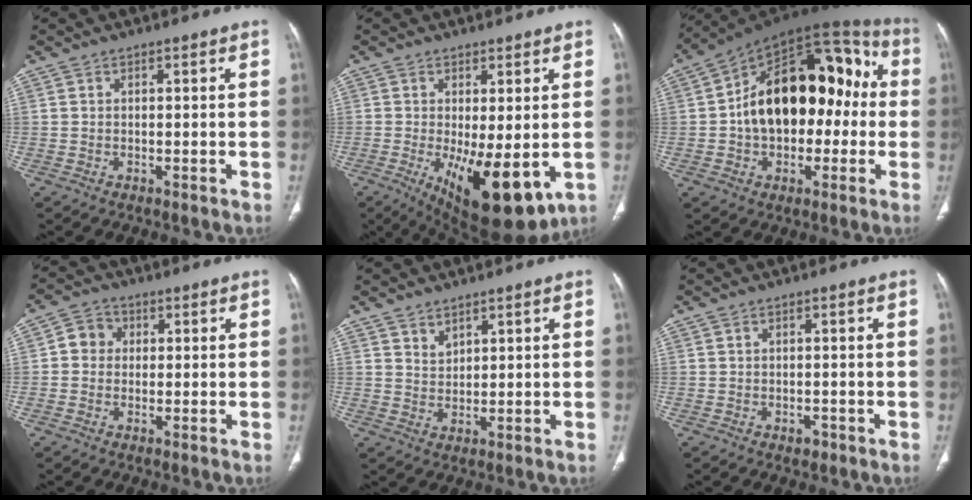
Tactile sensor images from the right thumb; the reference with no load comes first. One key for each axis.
{"total": 14.1, "fx": -3.5, "fy": 5.3, "fz": 12.6, "tx": -0.188, "ty": -0.030, "tz": -0.034}
{"total": 24.2, "fx": -0.2, "fy": 15.0, "fz": 19.1, "tx": -0.260, "ty": 0.052, "tz": -0.006}
{"total": 4.5, "fx": 0.5, "fy": 4.1, "fz": 1.8, "tx": -0.013, "ty": 0.010, "tz": -0.001}
{"total": 2.6, "fx": 2.0, "fy": 1.3, "fz": 0.8, "tx": -0.003, "ty": -0.019, "tz": 0.042}
{"total": 1.5, "fx": -0.8, "fy": 1.1, "fz": 0.8, "tx": -0.005, "ty": 0.003, "tz": -0.008}